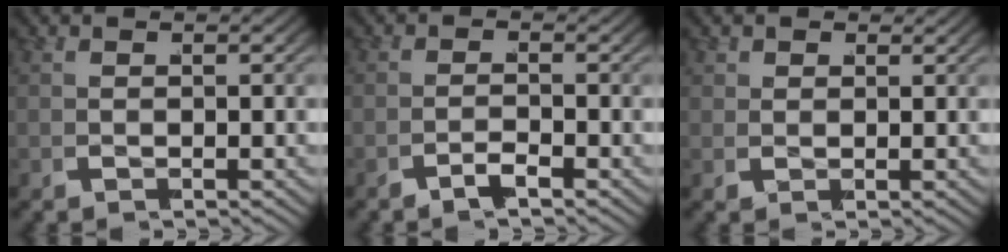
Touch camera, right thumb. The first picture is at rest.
{"total": 1.7, "force": [-1.7, -0.1, -0.3], "torque": [0.009, -0.002, -0.039]}
{"total": 1.2, "force": [1.1, 0.6, 0.0], "torque": [0.001, -0.004, 0.019]}